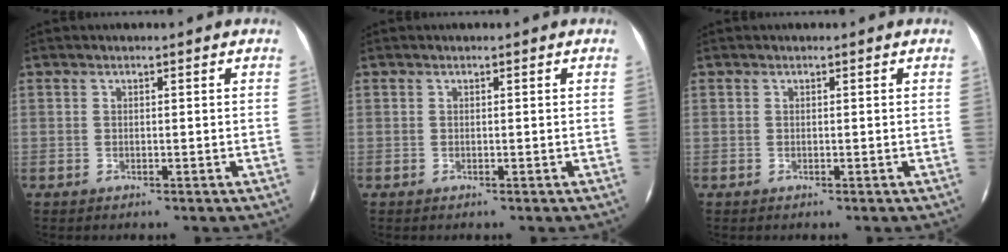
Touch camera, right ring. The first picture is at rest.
{"total": 0.0}
{"total": 0.0}